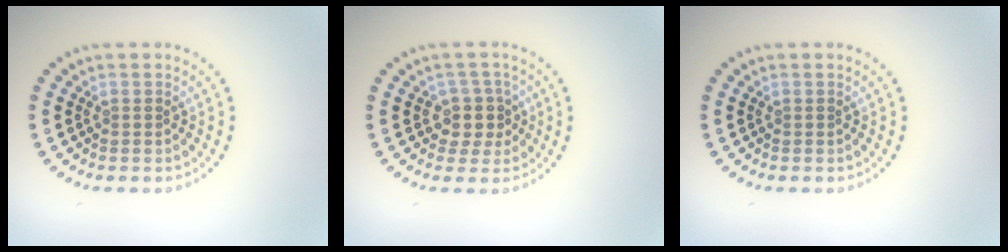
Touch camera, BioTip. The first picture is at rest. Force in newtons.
{"total": 2.6, "press": 2.1, "slide": 1.5}
{"total": 0.0}